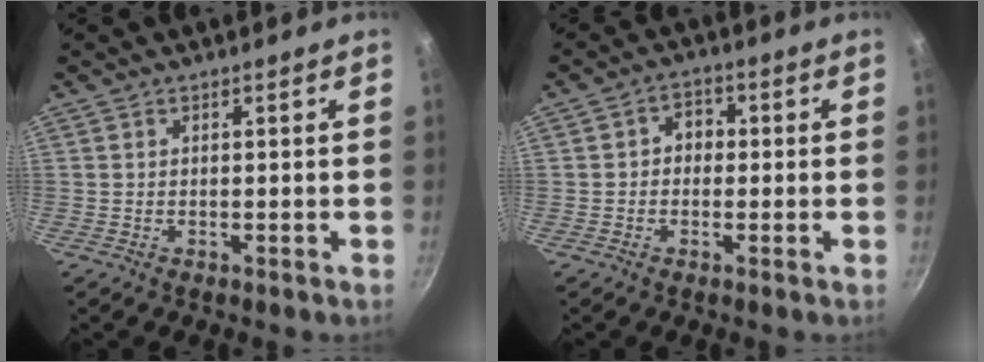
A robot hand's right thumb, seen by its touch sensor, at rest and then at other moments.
{"total": 3.8, "force": [-0.1, 3.2, 2.0], "torque": [-0.008, 0.011, -0.009]}